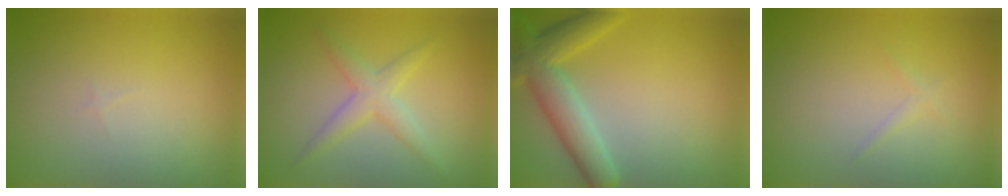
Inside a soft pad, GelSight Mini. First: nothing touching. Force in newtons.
{"total": 2.6, "press": 2.6, "slide": 0.1}
{"total": 5.2, "press": 5.2, "slide": 0.4}
{"total": 0.7, "press": 0.7, "slide": 0.0}